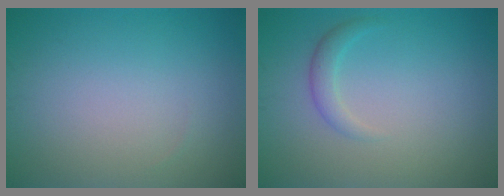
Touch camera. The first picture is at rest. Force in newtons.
{"total": 1.5, "press": 1.5, "slide": 0.0}